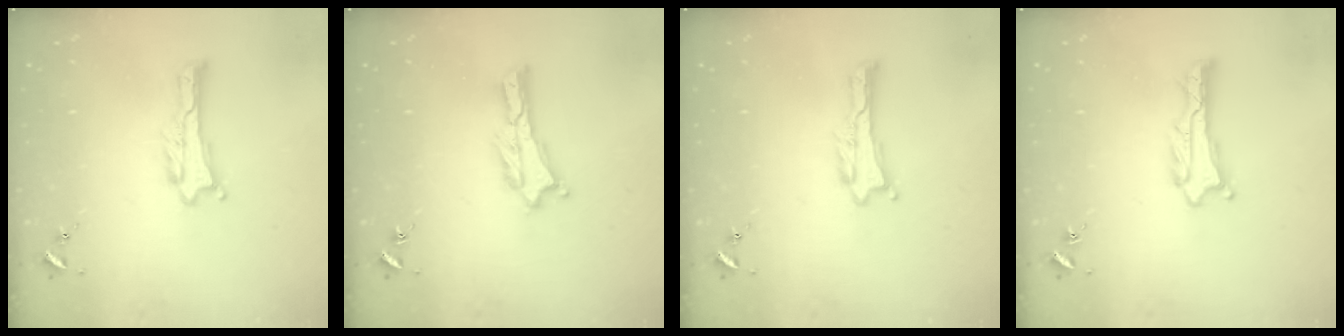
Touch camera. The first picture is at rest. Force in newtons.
{"total": 0.6, "press": 0.6, "slide": 0.2}
{"total": 0.0}
{"total": 0.9, "press": 0.8, "slide": 0.1}